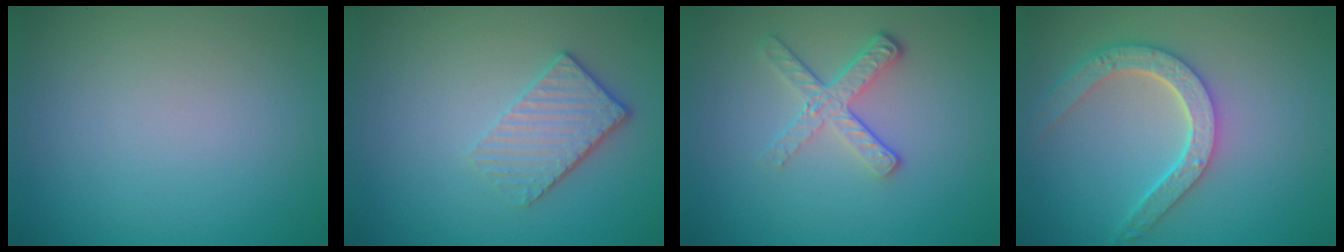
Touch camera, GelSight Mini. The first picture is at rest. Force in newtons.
{"total": 3.3, "press": 2.8, "slide": 1.7}
{"total": 3.2, "press": 2.5, "slide": 2.0}
{"total": 4.6, "press": 3.7, "slide": 2.7}